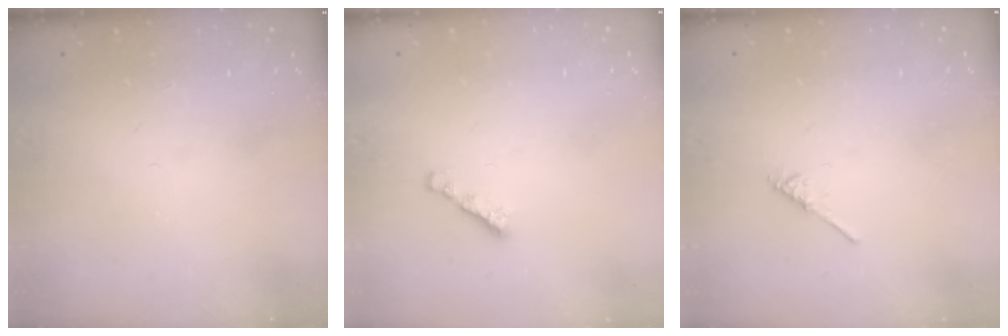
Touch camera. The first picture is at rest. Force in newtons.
{"total": 1.6, "press": 1.5, "slide": 0.5}
{"total": 2.1, "press": 2.1, "slide": 0.4}